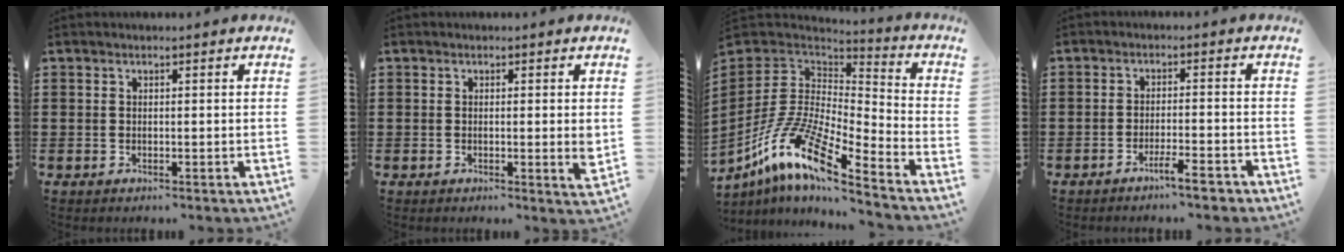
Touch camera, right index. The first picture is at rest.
{"total": 2.2, "force": [0.0, 0.4, 2.2], "torque": [-0.030, -0.006, -0.002]}
{"total": 13.1, "force": [-9.0, 3.3, 9.0], "torque": [-0.205, 0.000, -0.187]}
{"total": 4.3, "force": [-3.5, 0.2, 2.4], "torque": [-0.037, -0.002, -0.062]}